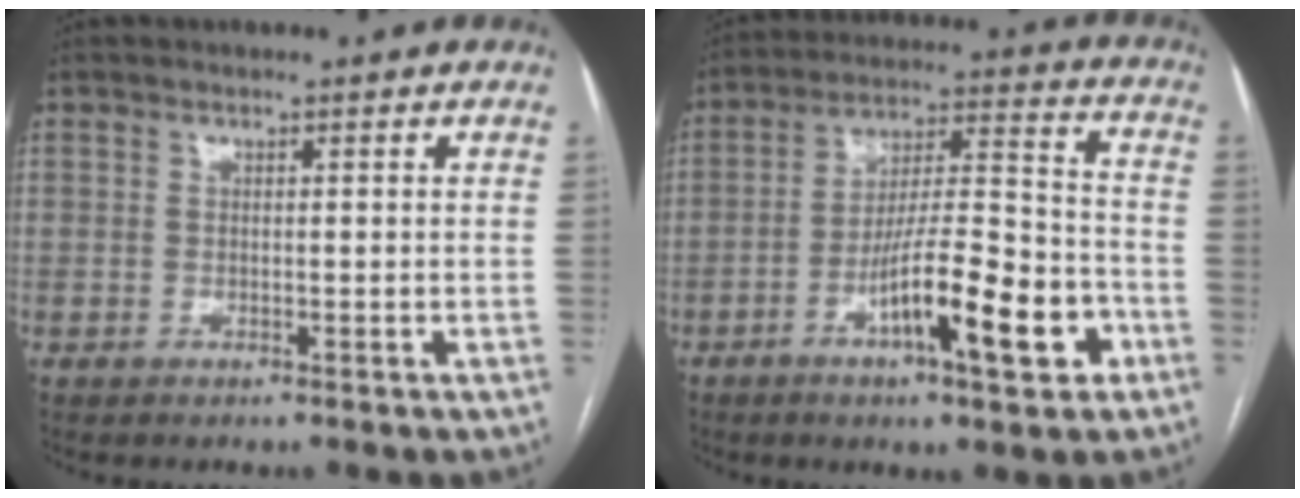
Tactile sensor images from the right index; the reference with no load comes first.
{"total": 15.4, "force": [-6.5, 2.3, 13.7], "torque": [-0.233, 0.005, -0.099]}